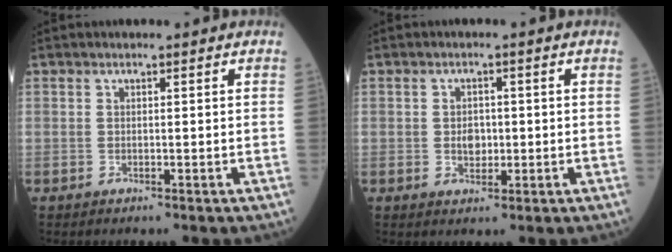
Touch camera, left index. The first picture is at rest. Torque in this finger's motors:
{"motor_torque": [0.17, -0.10, -0.06, -0.02]}